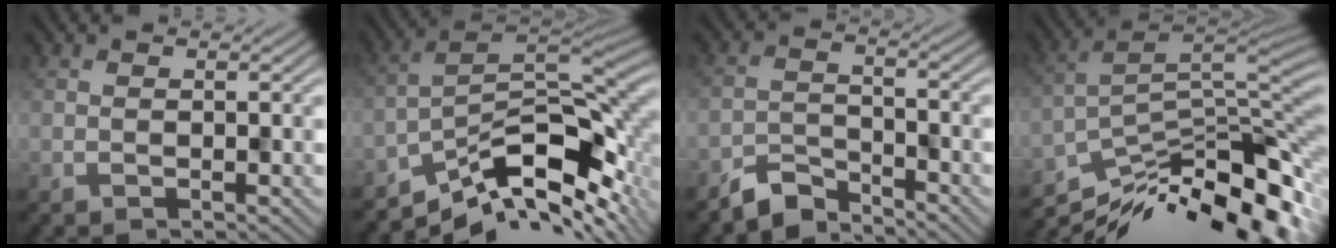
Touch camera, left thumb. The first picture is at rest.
{"total": 12.8, "force": [-7.7, 4.6, 9.2], "torque": [-0.156, -0.005, -0.132]}
{"total": 4.1, "force": [-3.8, 1.1, 1.1], "torque": [-0.024, 0.001, -0.087]}
{"total": 15.1, "force": [-9.9, 5.1, 10.2], "torque": [-0.206, -0.011, -0.158]}